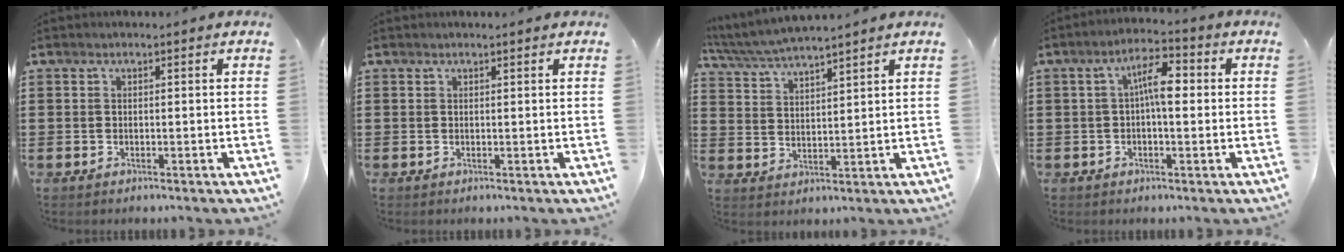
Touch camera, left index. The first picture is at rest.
{"total": 0.5, "force": [0.4, 0.0, 0.3], "torque": [-0.007, -0.001, 0.009]}
{"total": 4.7, "force": [4.5, -0.1, 1.5], "torque": [-0.045, -0.021, 0.079]}
{"total": 6.3, "force": [0.5, 2.4, 5.8], "torque": [-0.103, 0.012, 0.004]}